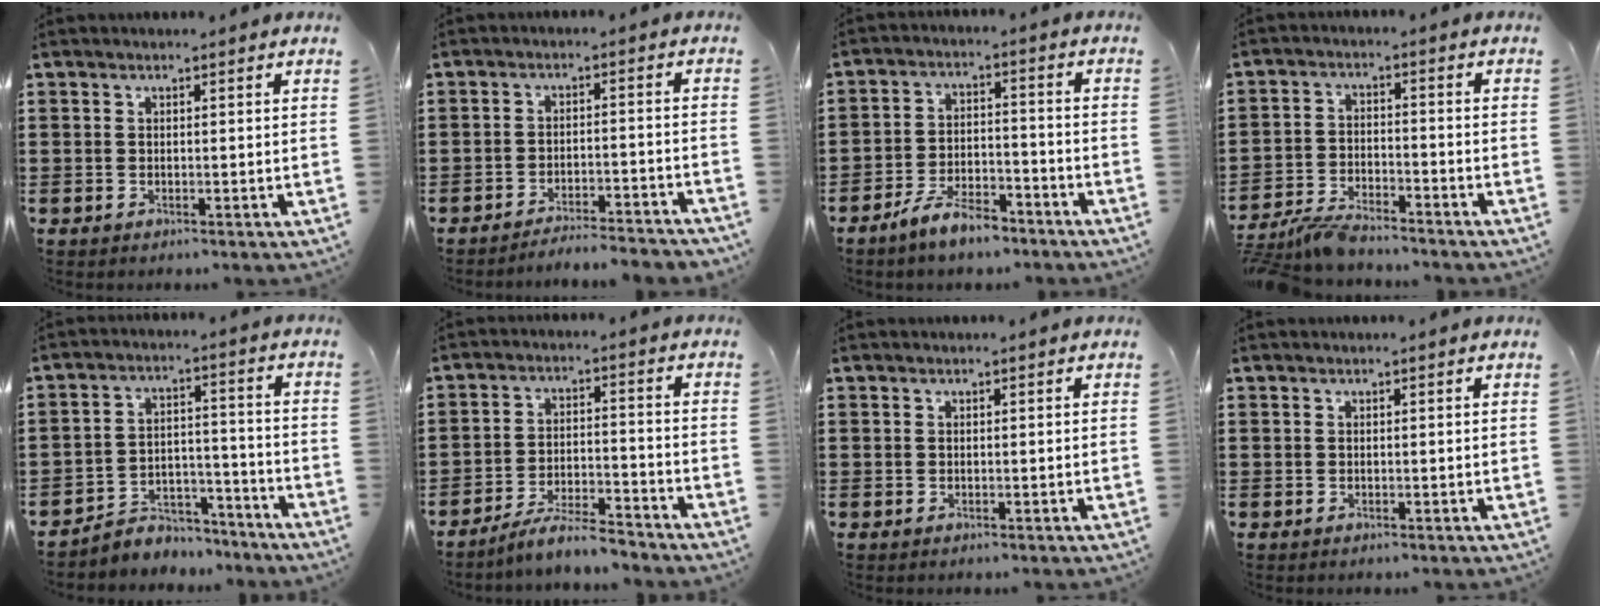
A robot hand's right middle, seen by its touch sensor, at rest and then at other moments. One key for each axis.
{"total": 4.0, "fx": -3.9, "fy": -0.1, "fz": 0.4, "tx": -0.010, "ty": 0.001, "tz": -0.083}
{"total": 6.9, "fx": -5.9, "fy": 1.9, "fz": 3.1, "tx": -0.064, "ty": 0.006, "tz": -0.114}
{"total": 4.9, "fx": -4.7, "fy": 0.5, "fz": 1.4, "tx": -0.046, "ty": -0.005, "tz": -0.097}
{"total": 5.0, "fx": -4.8, "fy": 1.5, "fz": 0.2, "tx": -0.006, "ty": 0.015, "tz": -0.099}
{"total": 6.1, "fx": -5.7, "fy": 0.4, "fz": 2.2, "tx": -0.048, "ty": -0.003, "tz": -0.112}
{"total": 0.0}
{"total": 0.0}